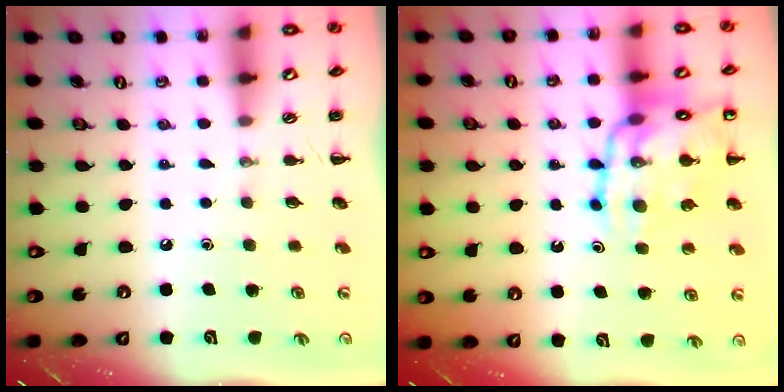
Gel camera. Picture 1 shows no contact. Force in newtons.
{"total": 17.5, "press": 17.3, "slide": 2.6}